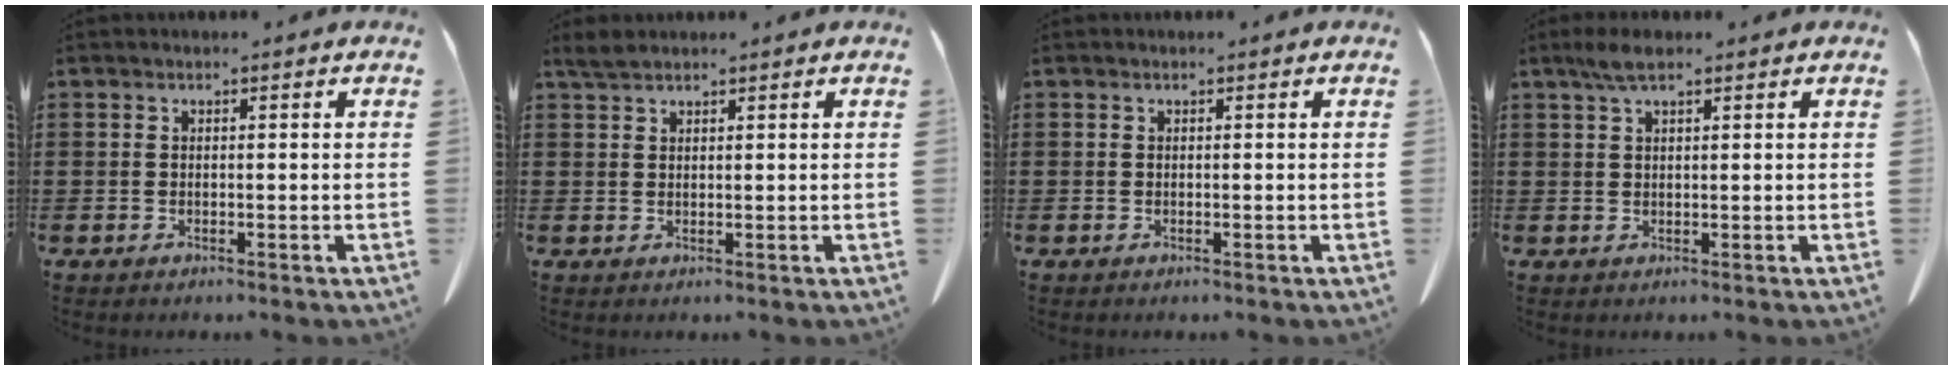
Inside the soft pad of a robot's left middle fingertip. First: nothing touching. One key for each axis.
{"total": 1.7, "fx": 1.5, "fy": 0.4, "fz": 0.8, "tx": -0.020, "ty": 0.003, "tz": 0.028}
{"total": 0.0}
{"total": 2.9, "fx": 1.7, "fy": 0.7, "fz": 2.3, "tx": -0.048, "ty": 0.004, "tz": 0.029}